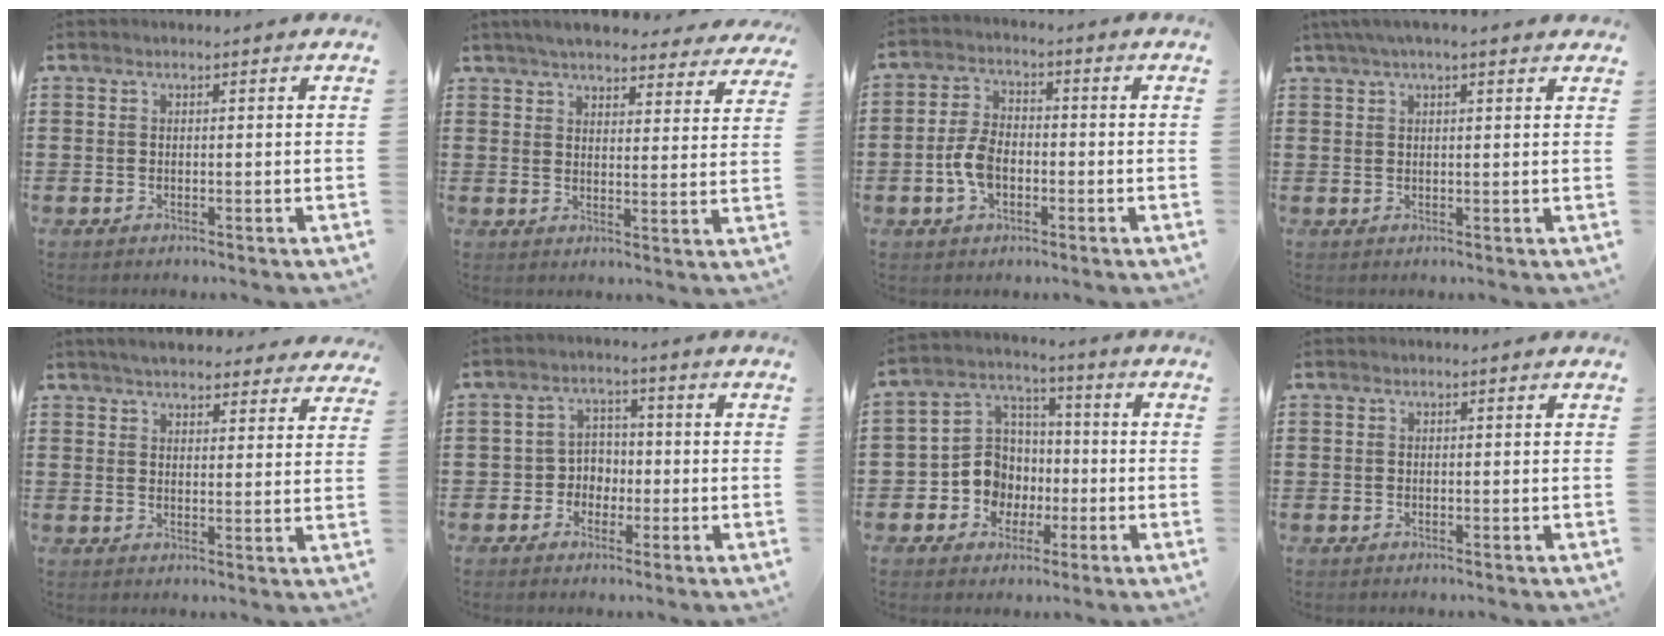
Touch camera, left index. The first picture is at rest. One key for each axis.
{"total": 5.4, "fx": 5.1, "fy": 0.6, "fz": 1.6, "tx": -0.049, "ty": -0.020, "tz": 0.091}
{"total": 5.9, "fx": -1.5, "fy": 3.6, "fz": 4.4, "tx": -0.114, "ty": 0.000, "tz": -0.036}
{"total": 3.1, "fx": 2.2, "fy": 0.4, "fz": 2.2, "tx": -0.047, "ty": 0.006, "tz": 0.039}
{"total": 4.6, "fx": 4.4, "fy": 0.7, "fz": 1.1, "tx": -0.034, "ty": -0.010, "tz": 0.081}
{"total": 4.0, "fx": -1.4, "fy": 3.6, "fz": 1.0, "tx": -0.033, "ty": 0.011, "tz": -0.032}
{"total": 8.7, "fx": -1.8, "fy": 8.1, "fz": 2.6, "tx": -0.098, "ty": 0.008, "tz": -0.034}
{"total": 0.0}